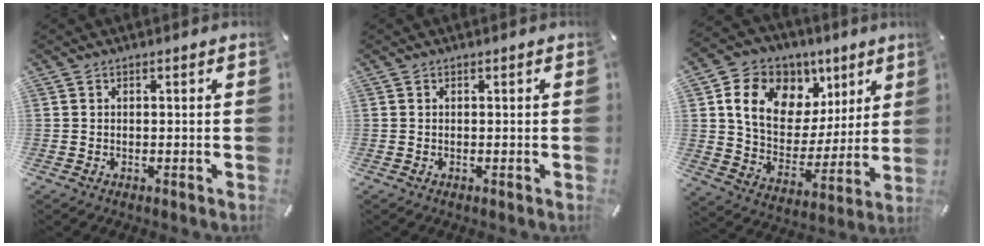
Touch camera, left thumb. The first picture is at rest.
{"total": 0.0}
{"total": 14.9, "force": [7.3, 11.3, 6.4], "torque": [-0.111, -0.038, 0.139]}